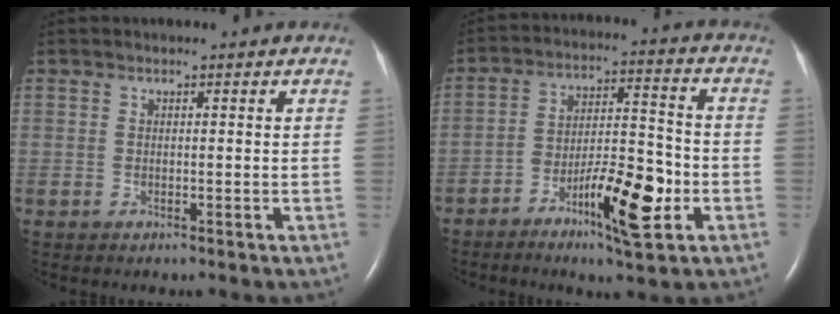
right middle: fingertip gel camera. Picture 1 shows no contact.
{"total": 11.3, "force": [-4.9, 2.3, 9.9], "torque": [-0.168, 0.008, -0.080]}